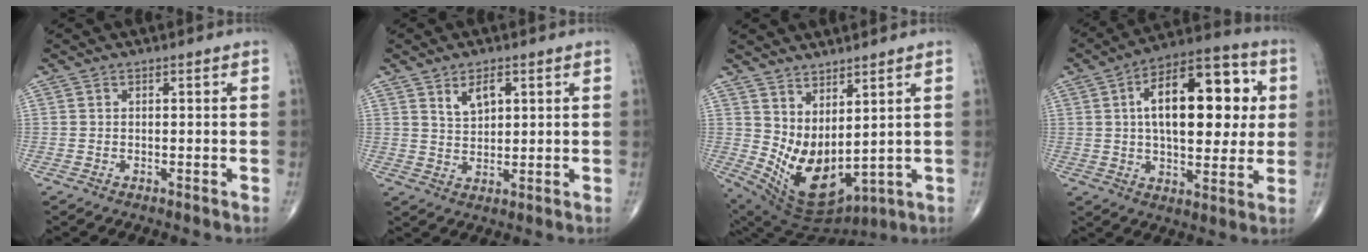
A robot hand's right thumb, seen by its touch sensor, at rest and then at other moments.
{"total": 4.7, "force": [2.3, 2.5, 3.2], "torque": [-0.046, -0.015, 0.043]}
{"total": 13.1, "force": [3.3, 6.3, 11.0], "torque": [-0.195, -0.042, 0.091]}
{"total": 21.5, "force": [4.0, 10.7, 18.2], "torque": [-0.243, 0.011, 0.052]}